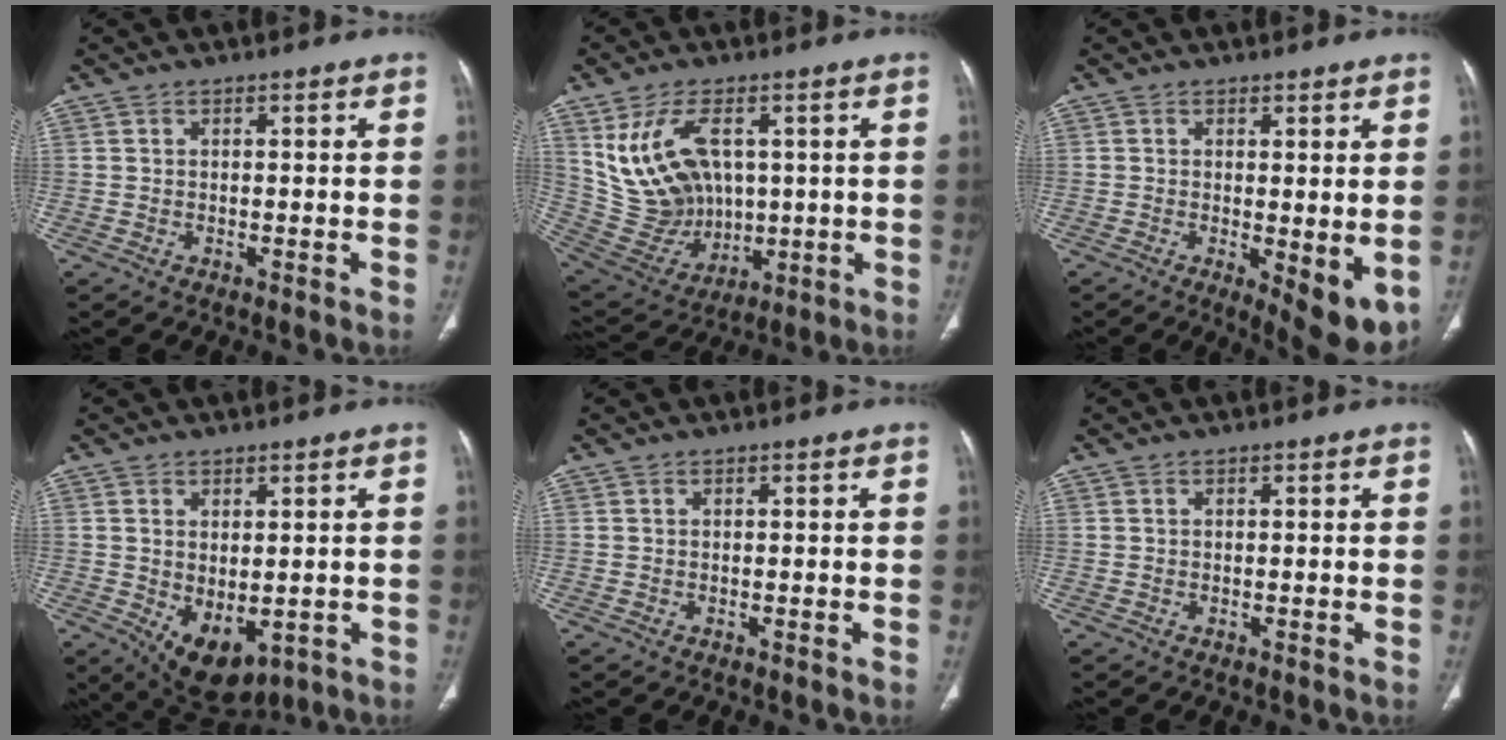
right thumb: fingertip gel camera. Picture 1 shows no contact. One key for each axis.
{"total": 15.1, "fx": 4.3, "fy": 10.0, "fz": 10.5, "tx": -0.184, "ty": -0.012, "tz": 0.107}
{"total": 7.8, "fx": -1.2, "fy": 2.7, "fz": 7.2, "tx": -0.098, "ty": -0.024, "tz": -0.012}
{"total": 8.7, "fx": -1.7, "fy": 5.0, "fz": 6.9, "tx": -0.096, "ty": -0.007, "tz": 0.000}
{"total": 0.0}
{"total": 0.0}